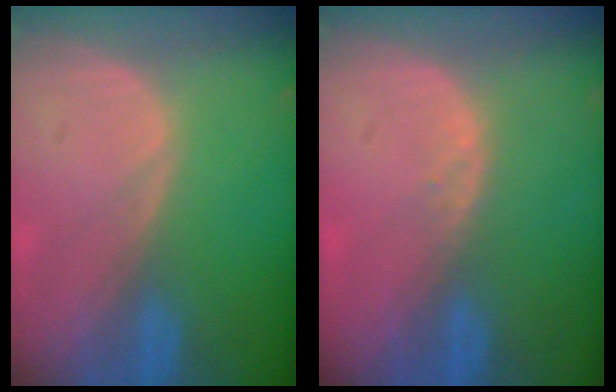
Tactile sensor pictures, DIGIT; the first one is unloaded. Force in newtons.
{"total": 1.1, "press": 0.8, "slide": 0.7}